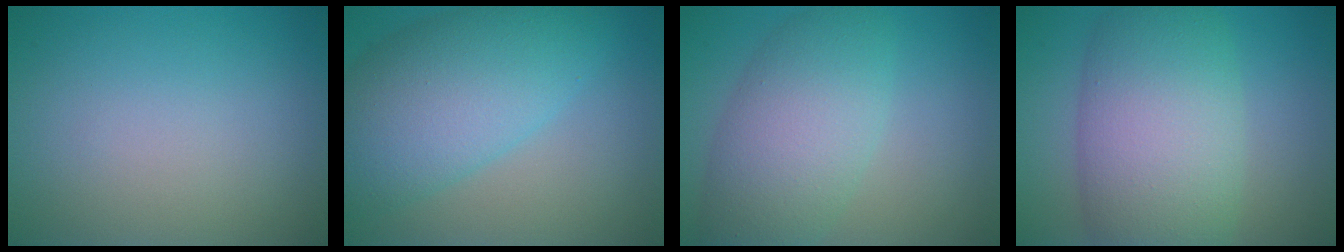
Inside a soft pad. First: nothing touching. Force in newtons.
{"total": 9.1, "press": 9.1, "slide": 0.3}
{"total": 6.7, "press": 6.7, "slide": 0.3}
{"total": 9.6, "press": 9.6, "slide": 0.4}